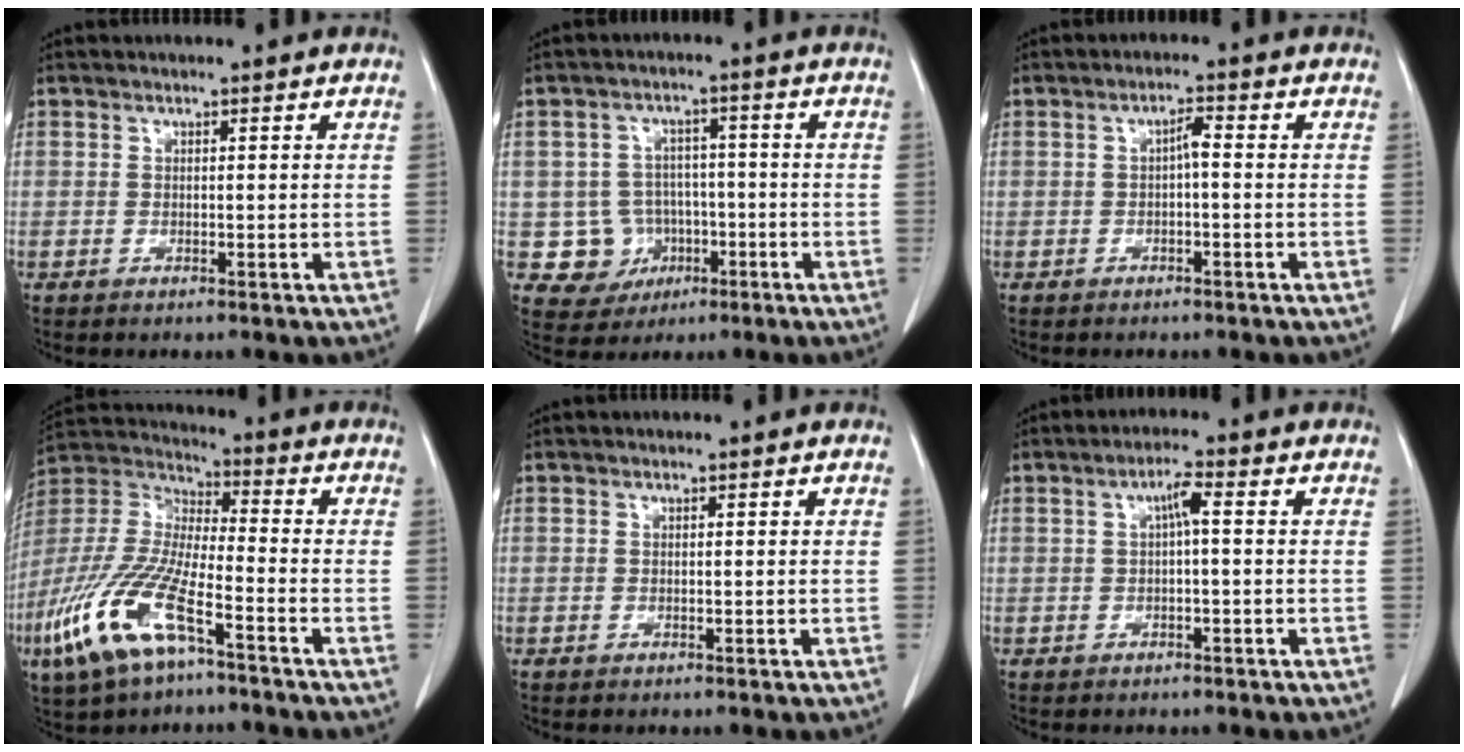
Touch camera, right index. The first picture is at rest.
{"total": 7.4, "force": [-1.7, 7.1, 1.1], "torque": [-0.018, 0.014, -0.016]}
{"total": 2.0, "force": [-0.3, 0.4, 1.9], "torque": [-0.032, 0.006, -0.004]}
{"total": 15.5, "force": [-8.3, 4.2, 12.4], "torque": [-0.276, -0.019, -0.159]}
{"total": 0.0}
{"total": 2.7, "force": [0.3, 0.3, 2.6], "torque": [-0.046, 0.007, 0.006]}